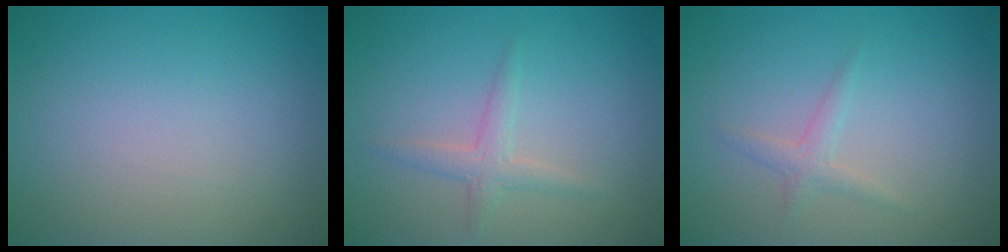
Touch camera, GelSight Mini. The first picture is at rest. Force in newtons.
{"total": 1.8, "press": 1.8, "slide": 0.1}
{"total": 1.4, "press": 1.4, "slide": 0.0}